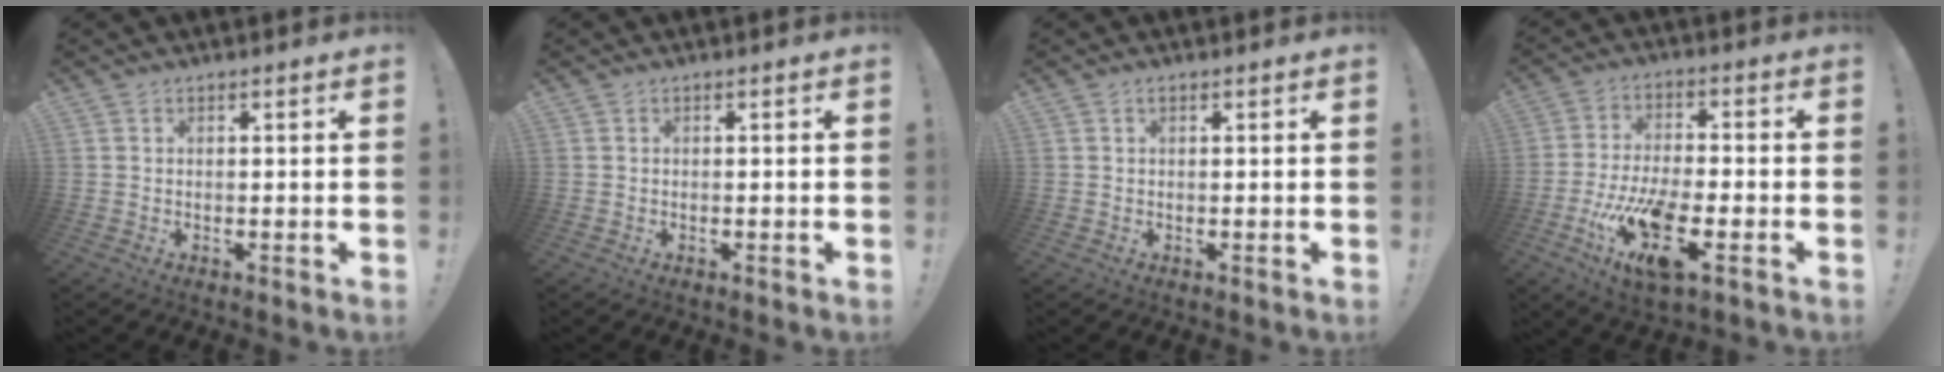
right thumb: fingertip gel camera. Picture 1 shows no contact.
{"total": 0.0}
{"total": 0.5, "force": [0.2, 0.4, 0.3], "torque": [-0.007, 0.002, 0.004]}
{"total": 16.6, "force": [-6.8, 6.2, 13.8], "torque": [-0.263, 0.022, -0.108]}